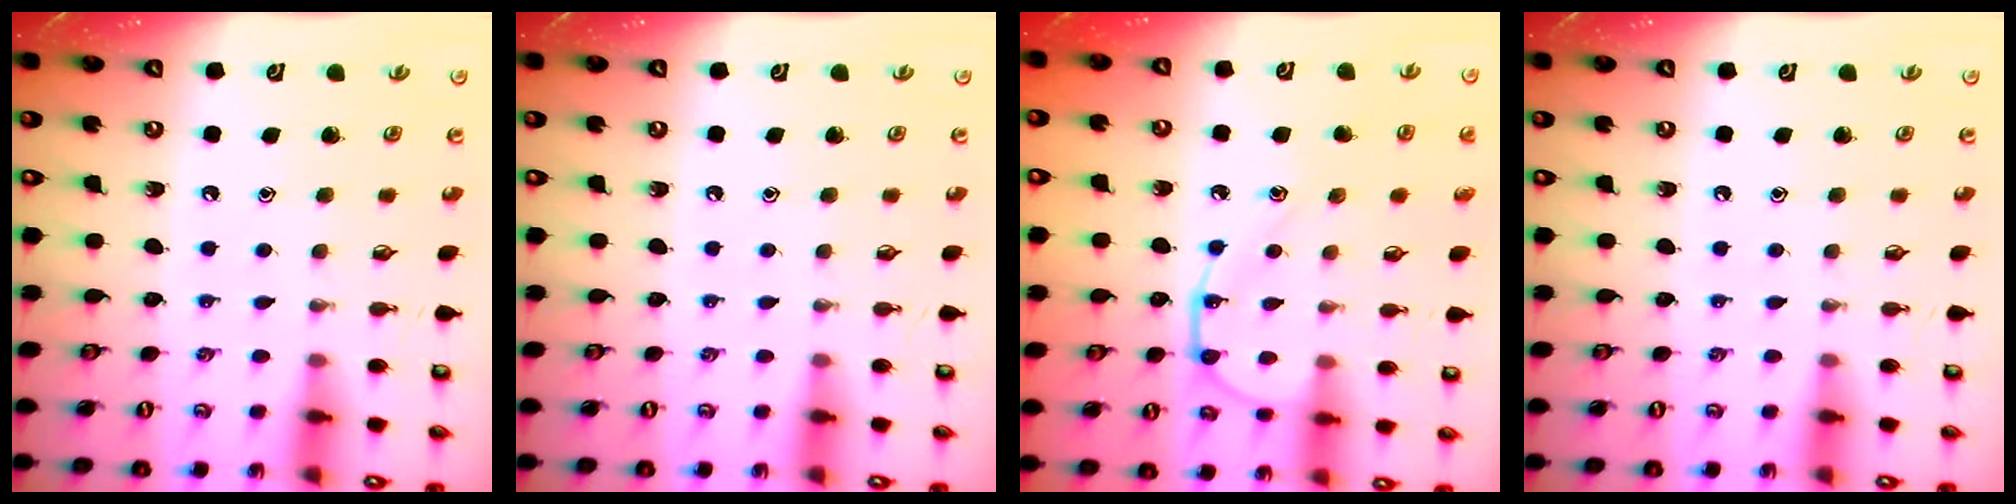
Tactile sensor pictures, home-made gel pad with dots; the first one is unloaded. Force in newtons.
{"total": 0.0}
{"total": 11.5, "press": 11.5, "slide": 0.4}
{"total": 0.0}